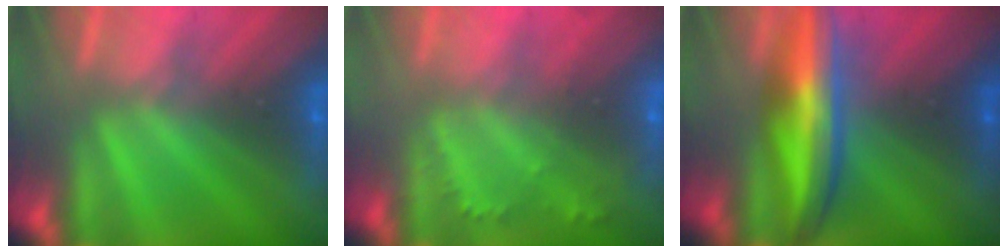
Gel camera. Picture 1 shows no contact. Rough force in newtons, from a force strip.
{"total": 2.2}
{"total": 6.9}